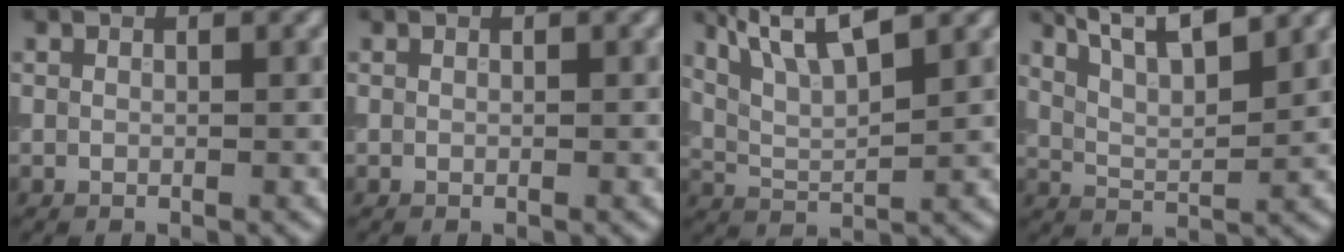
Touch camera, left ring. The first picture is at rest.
{"total": 0.0}
{"total": 5.7, "force": [3.6, 1.4, 4.2], "torque": [-0.083, 0.011, 0.067]}
{"total": 7.6, "force": [5.5, 2.1, 4.9], "torque": [-0.065, 0.023, 0.063]}